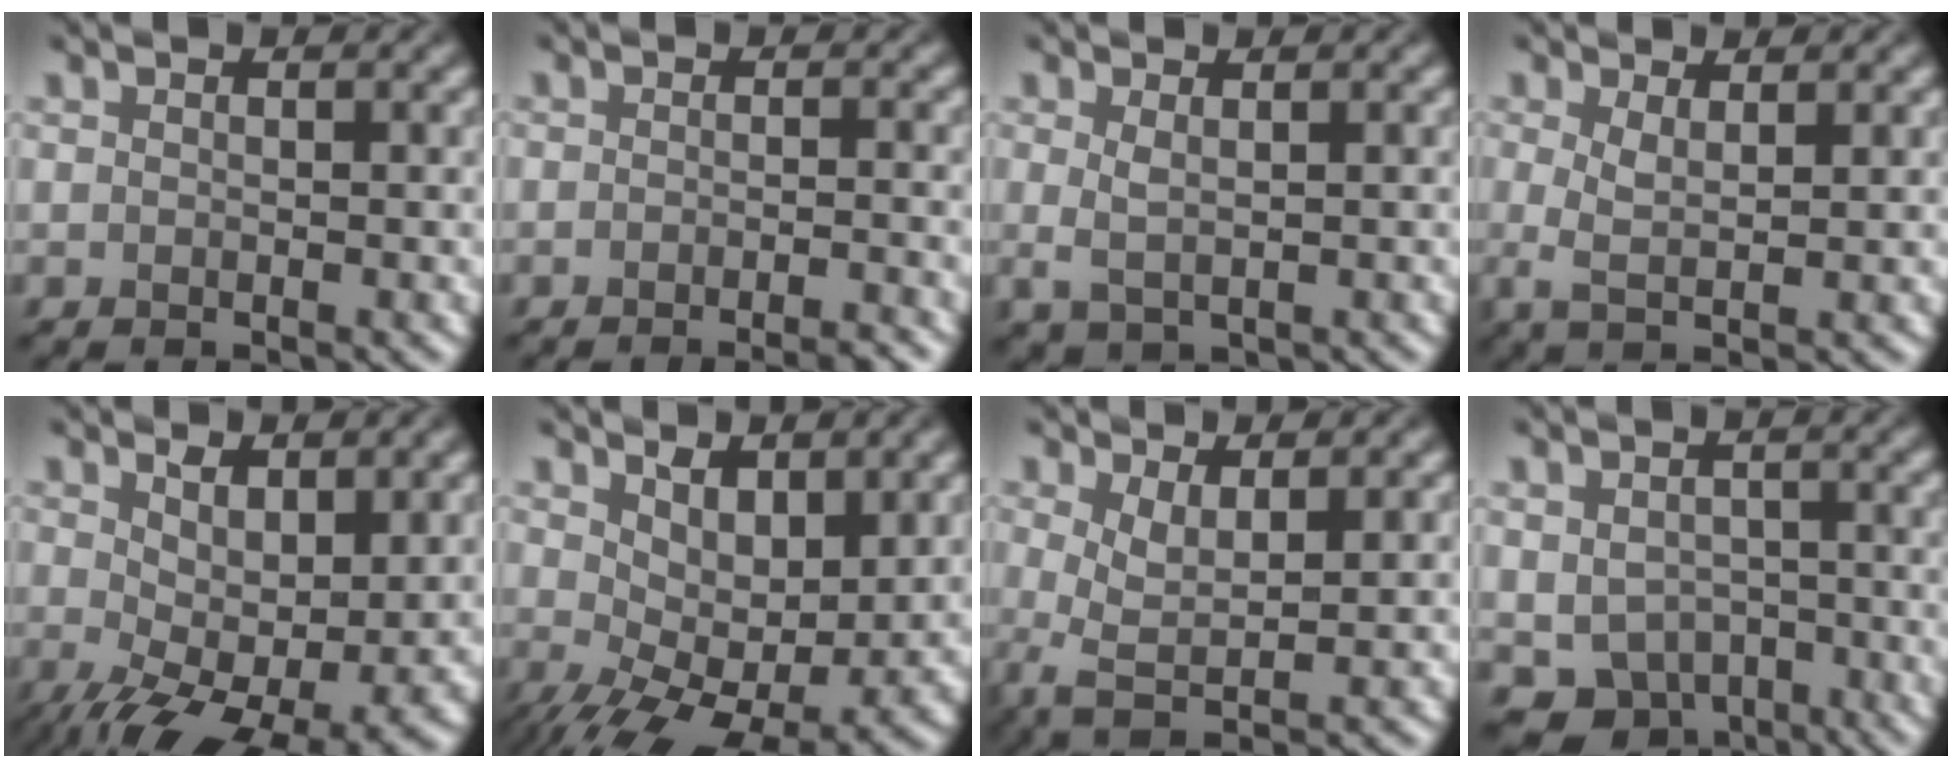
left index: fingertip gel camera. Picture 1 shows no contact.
{"total": 2.6, "force": [-1.9, 0.3, 1.7], "torque": [-0.014, 0.001, -0.035]}
{"total": 1.3, "force": [0.2, 0.5, 1.2], "torque": [-0.029, -0.005, 0.007]}
{"total": 2.1, "force": [0.4, 0.5, 2.0], "torque": [-0.043, -0.005, 0.007]}
{"total": 6.6, "force": [-0.5, 2.8, 6.0], "torque": [-0.103, -0.011, -0.004]}
{"total": 5.7, "force": [0.9, 2.6, 5.0], "torque": [-0.091, -0.012, 0.018]}
{"total": 2.7, "force": [0.2, 0.8, 2.6], "torque": [-0.055, -0.006, 0.002]}
{"total": 6.0, "force": [-3.0, 4.4, 2.7], "torque": [-0.034, -0.015, -0.041]}